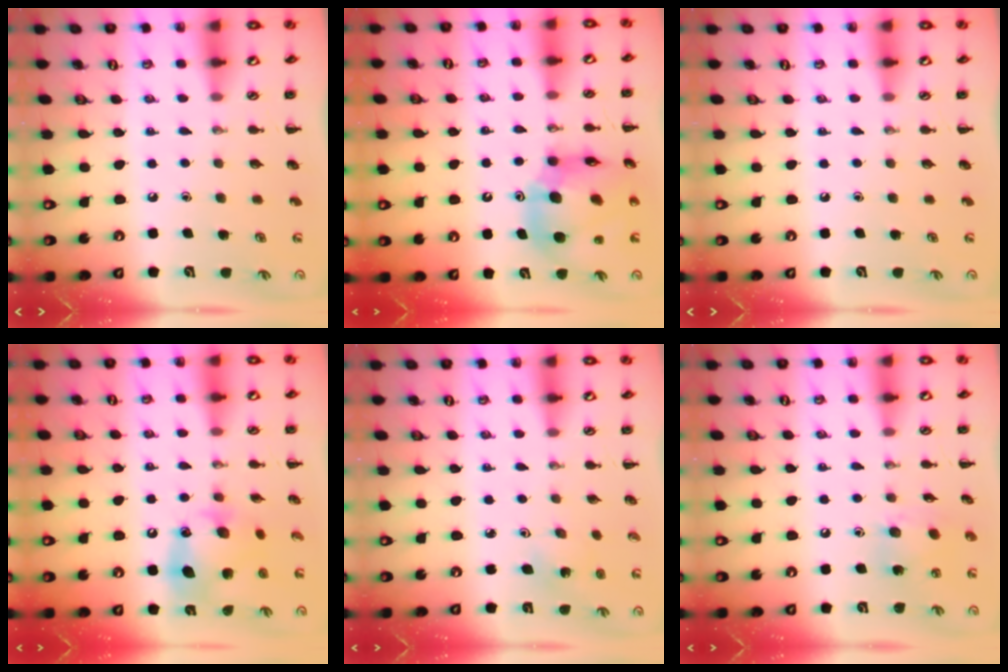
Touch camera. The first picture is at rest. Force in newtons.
{"total": 14.0, "press": 13.3, "slide": 4.1}
{"total": 0.0}
{"total": 12.7, "press": 12.6, "slide": 1.8}
{"total": 3.4, "press": 3.3, "slide": 0.9}
{"total": 7.1, "press": 7.1, "slide": 0.7}